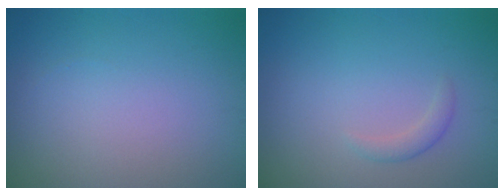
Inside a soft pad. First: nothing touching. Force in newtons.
{"total": 1.1, "press": 1.1, "slide": 0.1}